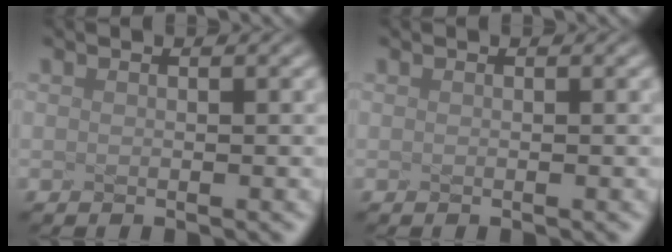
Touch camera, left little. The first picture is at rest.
{"total": 0.0}